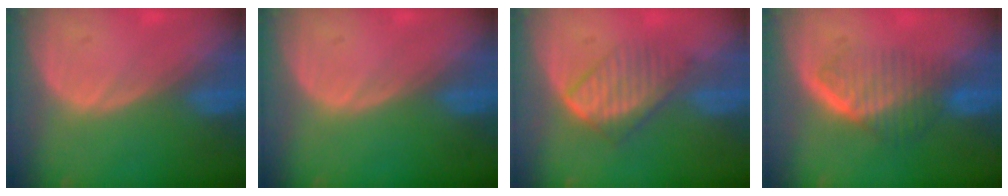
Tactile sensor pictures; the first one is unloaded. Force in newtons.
{"total": 0.0}
{"total": 5.9, "press": 5.8, "slide": 1.3}
{"total": 6.6, "press": 5.9, "slide": 2.9}